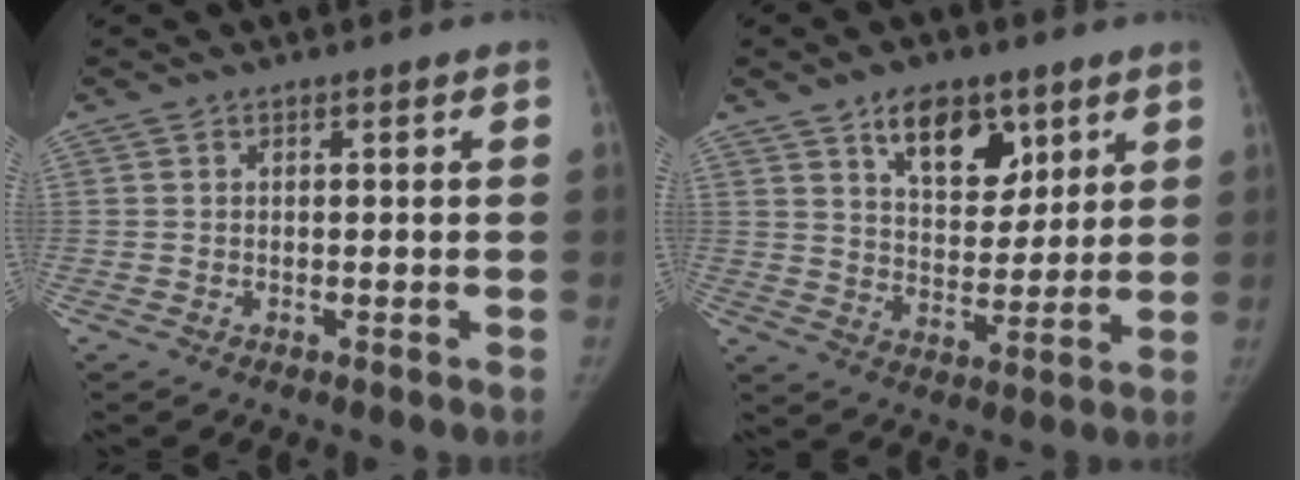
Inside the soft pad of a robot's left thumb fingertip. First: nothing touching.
{"total": 11.7, "force": [6.7, 6.7, 6.8], "torque": [-0.065, -0.045, 0.112]}